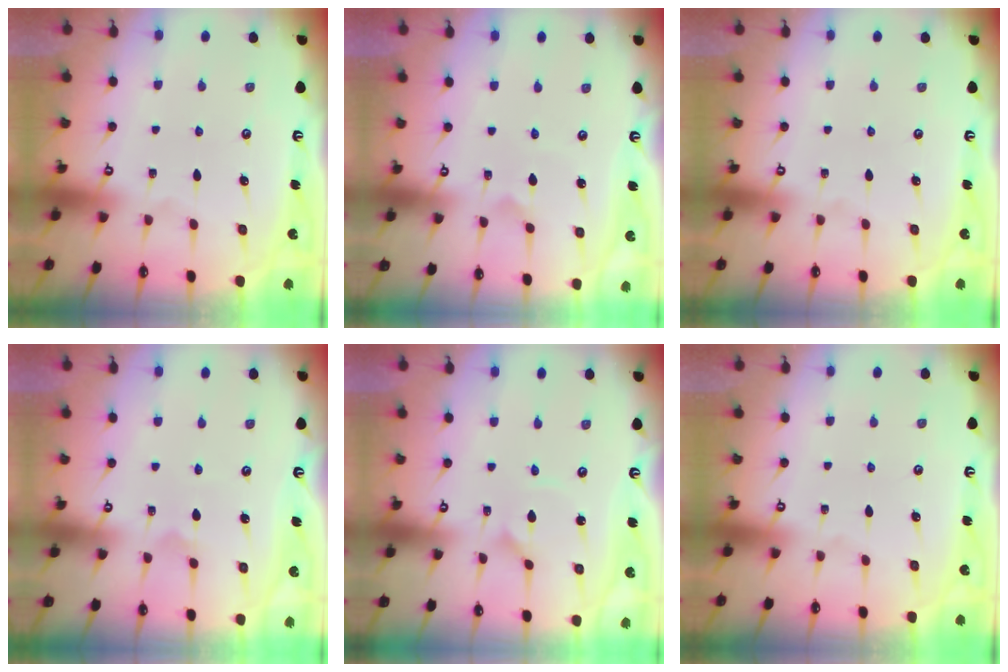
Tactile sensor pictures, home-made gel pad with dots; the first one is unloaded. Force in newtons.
{"total": 1.7, "press": 1.6, "slide": 0.5}
{"total": 0.0}
{"total": 3.5, "press": 3.4, "slide": 0.4}
{"total": 0.8, "press": 0.8, "slide": 0.1}
{"total": 0.0}